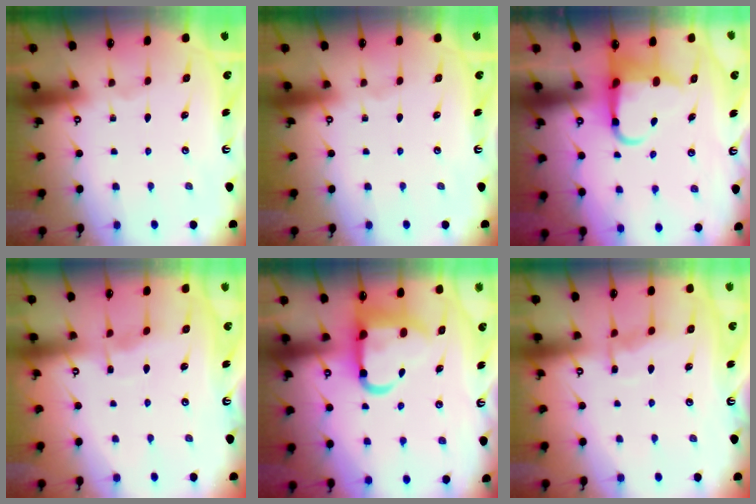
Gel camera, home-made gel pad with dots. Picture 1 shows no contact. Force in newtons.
{"total": 0.0}
{"total": 6.6, "press": 6.6, "slide": 1.1}
{"total": 3.2, "press": 3.1, "slide": 0.3}
{"total": 12.0, "press": 11.9, "slide": 1.6}
{"total": 6.6, "press": 6.6, "slide": 0.7}